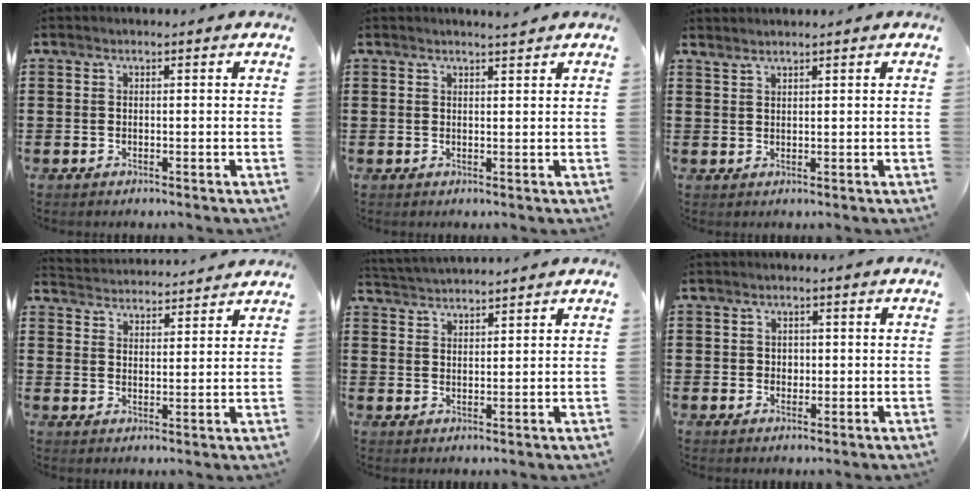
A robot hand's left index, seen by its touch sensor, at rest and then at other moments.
{"total": 1.7, "force": [1.6, -0.1, 0.6], "torque": [-0.014, 0.000, 0.031]}
{"total": 1.4, "force": [1.3, -0.2, 0.1], "torque": [-0.005, -0.001, 0.027]}
{"total": 3.6, "force": [3.5, -0.3, -0.5], "torque": [-0.005, -0.021, 0.062]}
{"total": 2.6, "force": [2.5, -0.4, -0.3], "torque": [-0.003, -0.009, 0.047]}
{"total": 1.3, "force": [0.3, 1.2, 0.4], "torque": [-0.011, 0.006, 0.004]}